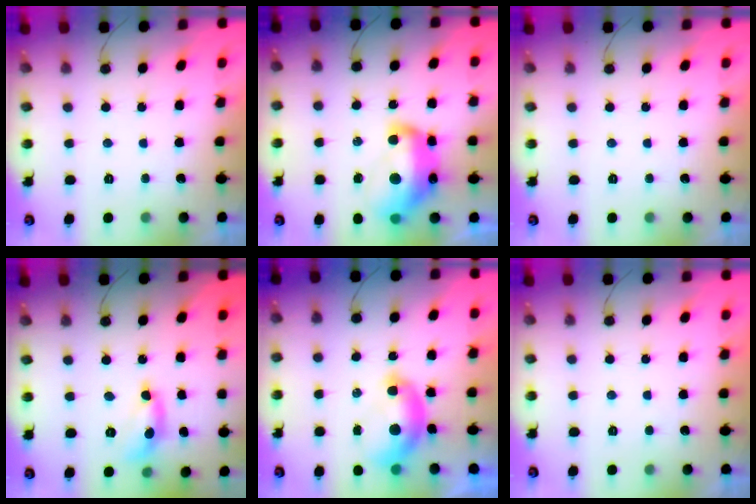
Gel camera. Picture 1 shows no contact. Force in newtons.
{"total": 16.8, "press": 16.8, "slide": 1.2}
{"total": 0.0}
{"total": 11.2, "press": 11.2, "slide": 0.7}
{"total": 9.2, "press": 9.2, "slide": 1.0}
{"total": 0.0}